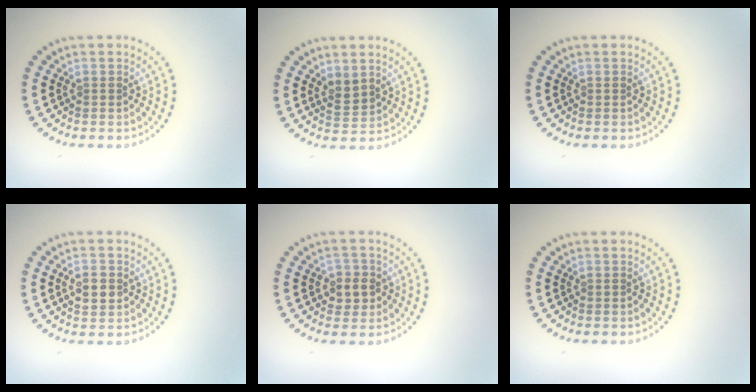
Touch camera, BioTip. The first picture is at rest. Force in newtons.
{"total": 1.9, "press": 1.7, "slide": 0.9}
{"total": 0.0}
{"total": 2.1, "press": 2.0, "slide": 0.2}
{"total": 2.1, "press": 2.0, "slide": 0.8}
{"total": 0.0}